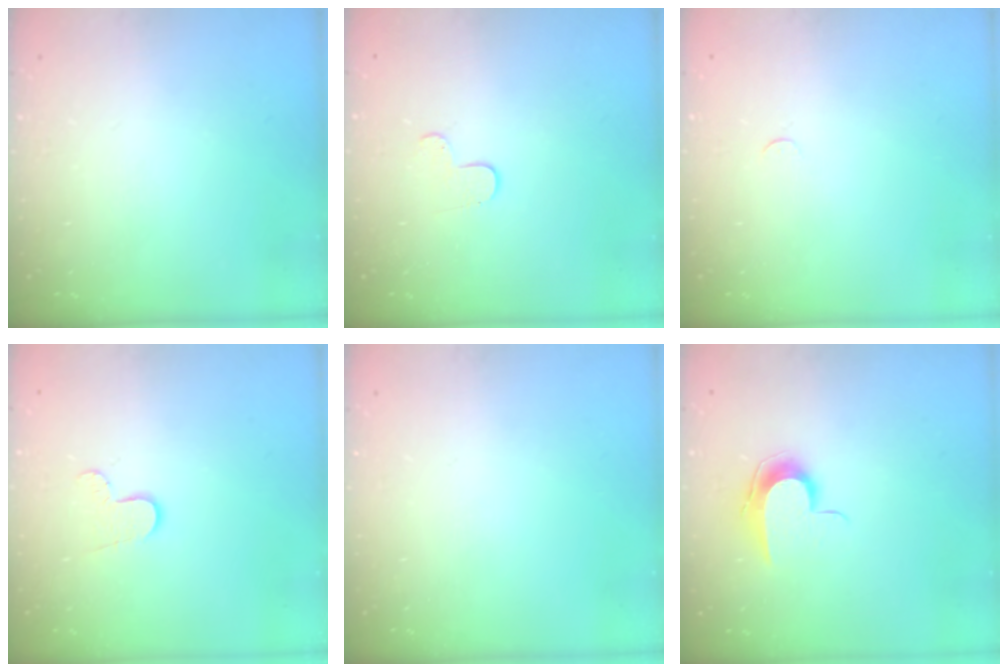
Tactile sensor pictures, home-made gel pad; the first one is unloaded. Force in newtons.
{"total": 3.9, "press": 3.9, "slide": 0.4}
{"total": 2.3, "press": 2.3, "slide": 0.3}
{"total": 6.1, "press": 6.0, "slide": 0.6}
{"total": 0.0}
{"total": 8.9, "press": 8.9, "slide": 0.9}